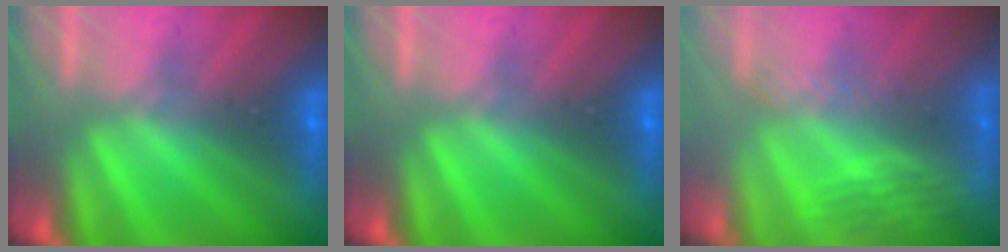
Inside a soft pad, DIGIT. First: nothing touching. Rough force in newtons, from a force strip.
{"total": 0.0}
{"total": 2.7}